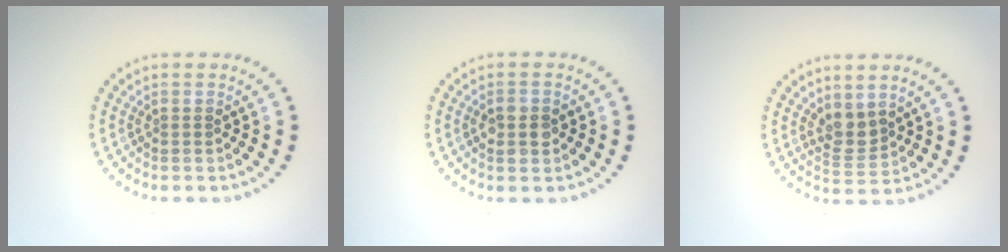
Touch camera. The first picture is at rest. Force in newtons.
{"total": 2.1, "press": 2.1, "slide": 0.4}
{"total": 2.2, "press": 1.8, "slide": 1.2}